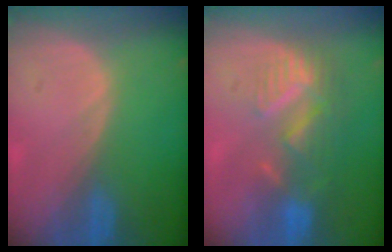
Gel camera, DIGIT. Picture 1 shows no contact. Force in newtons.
{"total": 8.9, "press": 7.7, "slide": 4.4}